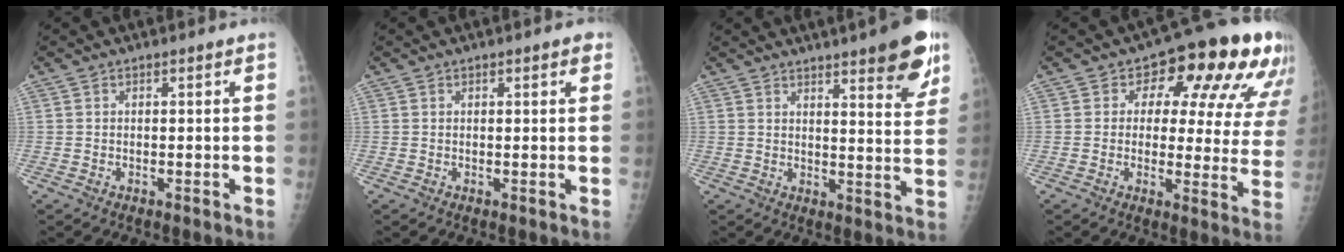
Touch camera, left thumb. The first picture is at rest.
{"total": 1.9, "force": [1.0, 0.6, 1.4], "torque": [-0.011, -0.001, 0.012]}
{"total": 12.5, "force": [7.8, 2.7, 9.4], "torque": [-0.094, -0.039, 0.099]}
{"total": 18.1, "force": [8.1, 9.1, 13.4], "torque": [-0.120, -0.017, 0.089]}